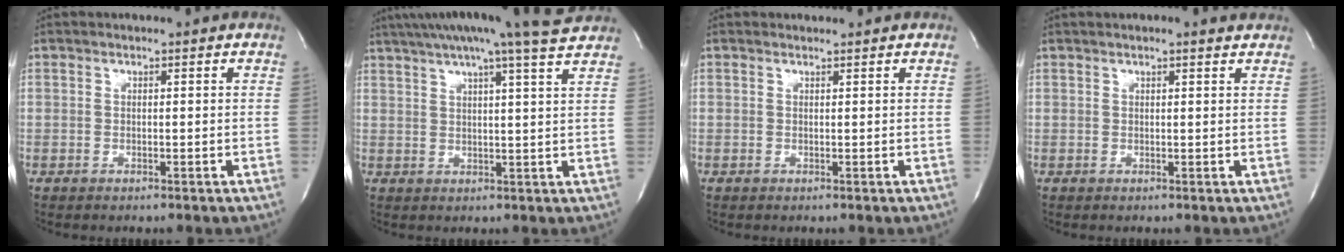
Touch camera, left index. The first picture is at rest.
{"total": 16.2, "force": [14.0, -1.2, 8.2], "torque": [-0.145, 0.003, 0.186]}
{"total": 0.0}
{"total": 2.6, "force": [2.2, 0.2, 1.2], "torque": [-0.022, 0.010, 0.022]}